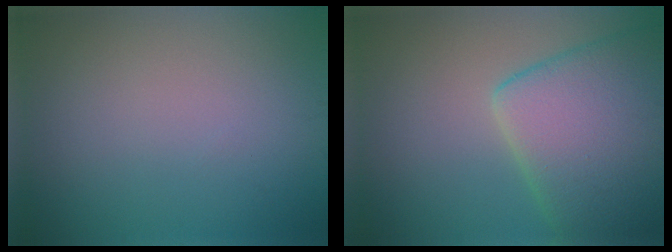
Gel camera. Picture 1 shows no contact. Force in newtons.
{"total": 9.3, "press": 9.2, "slide": 0.6}